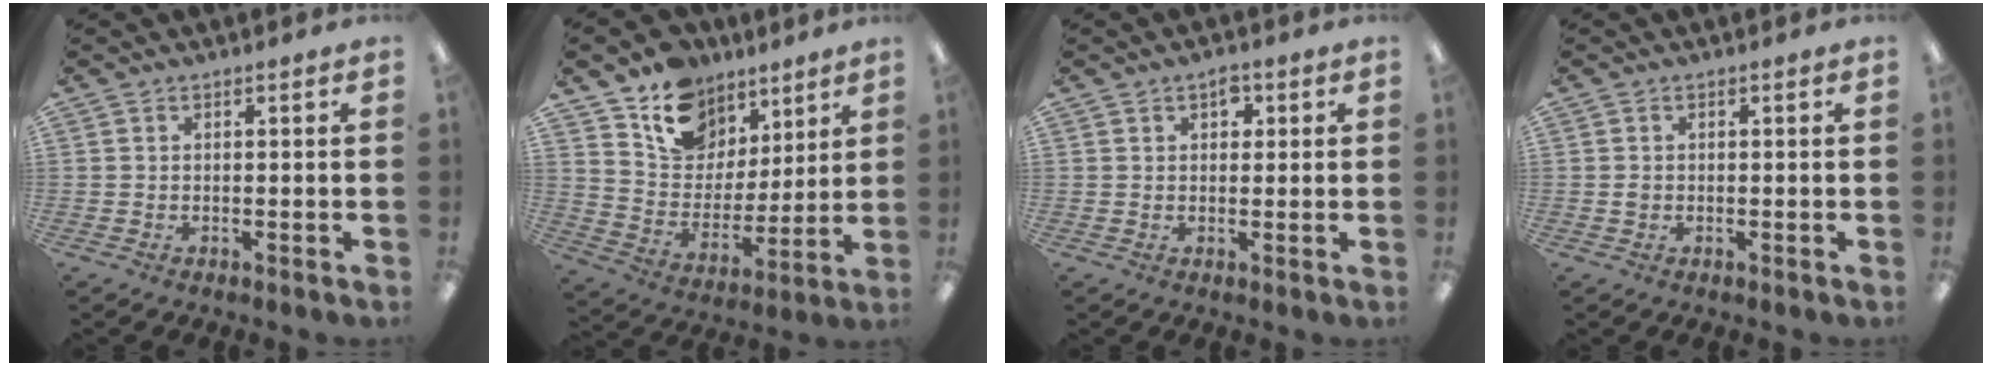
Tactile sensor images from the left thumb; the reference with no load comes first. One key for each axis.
{"total": 14.2, "fx": 9.9, "fy": 9.6, "fz": 3.4, "tx": -0.076, "ty": -0.070, "tz": 0.193}
{"total": 2.9, "fx": 1.6, "fy": 1.9, "fz": 1.5, "tx": -0.007, "ty": -0.004, "tz": 0.023}
{"total": 0.8, "fx": 0.0, "fy": 0.8, "fz": 0.3, "tx": -0.005, "ty": 0.005, "tz": -0.002}